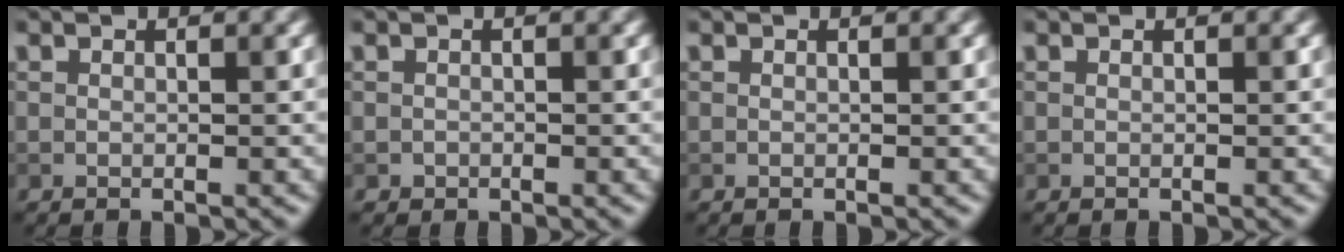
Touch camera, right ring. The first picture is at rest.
{"total": 0.5, "force": [-0.2, 0.5, 0.0], "torque": [0.006, -0.005, -0.004]}
{"total": 0.0}
{"total": 0.0}